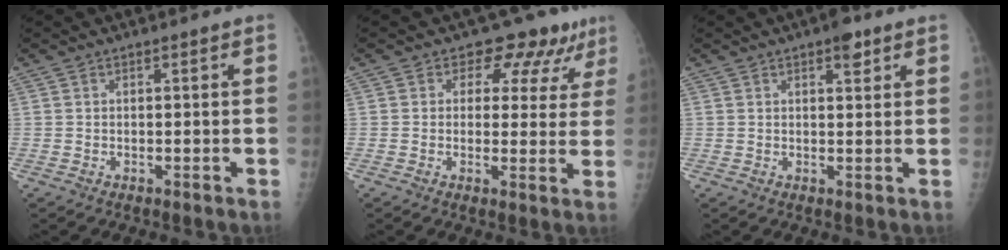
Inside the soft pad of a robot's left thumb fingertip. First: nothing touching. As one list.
[{"total": 8.3, "force": [5.7, 5.3, 2.9], "torque": [0.006, -0.025, 0.054]}, {"total": 3.2, "force": [2.0, 1.4, 2.1], "torque": [-0.018, -0.007, 0.024]}]